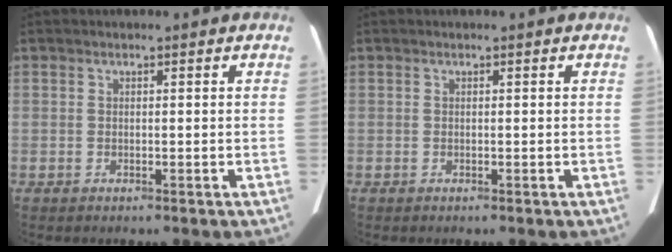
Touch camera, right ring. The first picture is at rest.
{"total": 0.0}